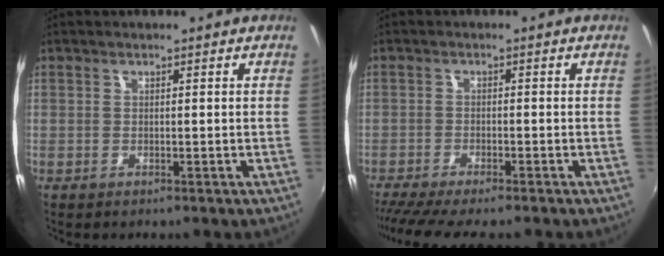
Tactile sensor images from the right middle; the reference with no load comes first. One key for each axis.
{"total": 7.8, "fx": -6.8, "fy": 0.3, "fz": 3.8, "tx": -0.087, "ty": -0.032, "tz": -0.114}